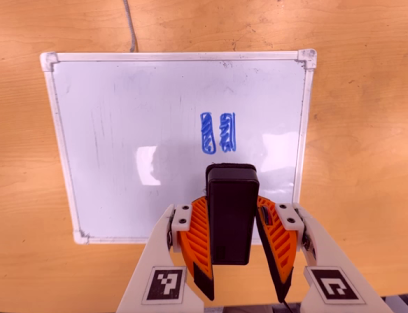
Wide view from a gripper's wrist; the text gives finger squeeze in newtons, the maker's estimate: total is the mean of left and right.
{"total": 5.4, "left": 4.1, "right": 6.7}